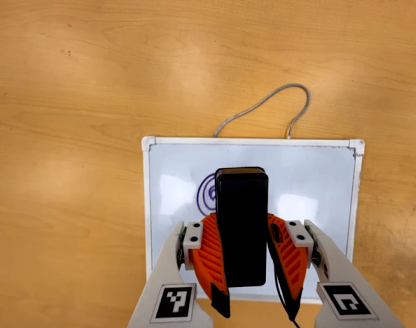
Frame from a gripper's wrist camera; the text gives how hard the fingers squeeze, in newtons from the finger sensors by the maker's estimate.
{"total": 6.3, "left": 5.6, "right": 7.0}